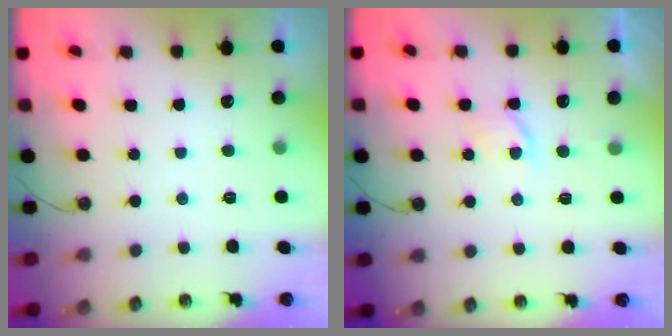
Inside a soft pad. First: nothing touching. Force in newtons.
{"total": 3.1, "press": 3.1, "slide": 0.4}